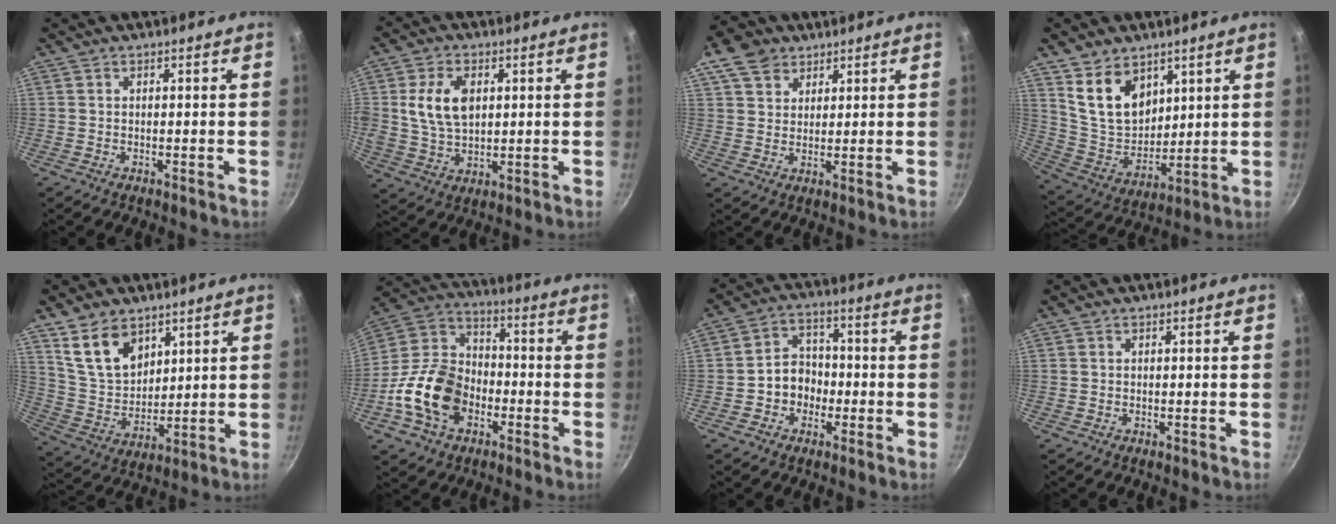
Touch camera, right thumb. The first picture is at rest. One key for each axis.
{"total": 10.2, "fx": 2.2, "fy": 6.6, "fz": 7.4, "tx": -0.130, "ty": -0.009, "tz": 0.042}
{"total": 7.7, "fx": 4.6, "fy": 5.5, "fz": 2.9, "tx": -0.026, "ty": -0.006, "tz": 0.077}
{"total": 13.2, "fx": 6.9, "fy": 8.8, "fz": 6.9, "tx": -0.088, "ty": -0.046, "tz": 0.148}
{"total": 12.0, "fx": 6.9, "fy": 7.7, "fz": 6.1, "tx": -0.077, "ty": -0.033, "tz": 0.147}
{"total": 17.3, "fx": -5.8, "fy": 12.4, "fz": 10.7, "tx": -0.177, "ty": 0.045, "tz": -0.125}
{"total": 6.9, "fx": -1.9, "fy": 5.8, "fz": 3.3, "tx": -0.008, "ty": 0.029, "tz": -0.036}
{"total": 0.0}